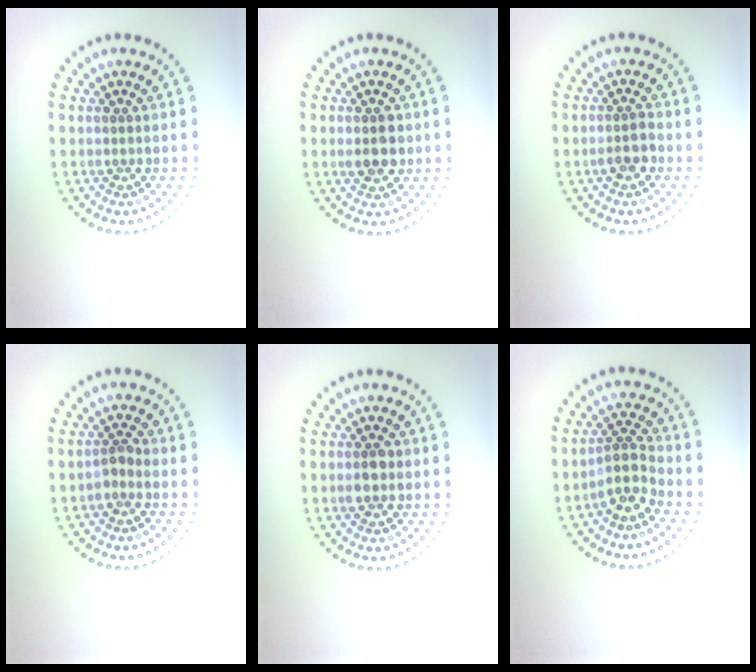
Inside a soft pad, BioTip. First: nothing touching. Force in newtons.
{"total": 2.3, "press": 2.3, "slide": 0.3}
{"total": 1.7, "press": 1.6, "slide": 0.6}
{"total": 1.3, "press": 1.0, "slide": 0.7}
{"total": 2.2, "press": 2.2, "slide": 0.1}
{"total": 2.9, "press": 2.3, "slide": 1.8}